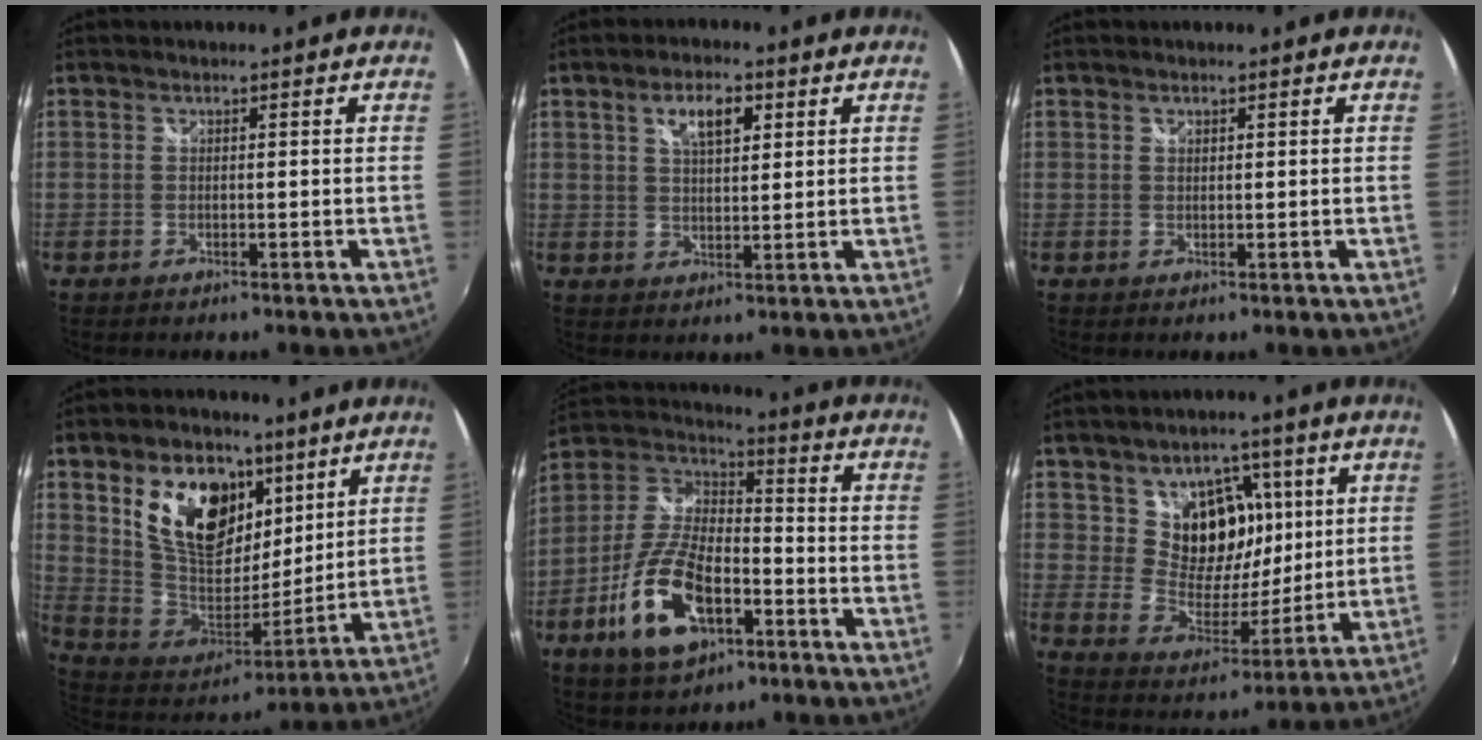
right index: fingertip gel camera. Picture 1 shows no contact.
{"total": 6.0, "force": [2.7, 2.5, 4.8], "torque": [-0.080, 0.010, 0.047]}
{"total": 0.6, "force": [0.3, 0.4, 0.3], "torque": [-0.002, 0.001, 0.005]}
{"total": 19.7, "force": [8.9, 11.9, 12.8], "torque": [-0.252, 0.013, 0.174]}
{"total": 16.9, "force": [-7.3, 8.2, 12.8], "torque": [-0.272, -0.006, -0.131]}
{"total": 12.6, "force": [4.7, 9.7, 6.4], "torque": [-0.107, -0.007, 0.090]}